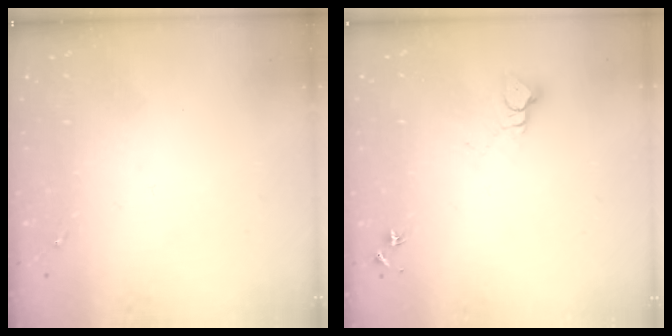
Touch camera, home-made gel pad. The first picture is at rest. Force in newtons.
{"total": 4.7, "press": 4.7, "slide": 0.3}